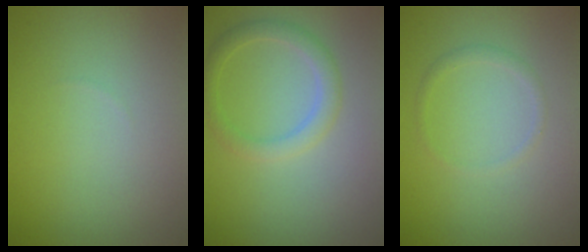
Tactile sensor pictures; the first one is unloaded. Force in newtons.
{"total": 2.2, "press": 2.2, "slide": 0.1}
{"total": 0.9, "press": 0.9, "slide": 0.1}